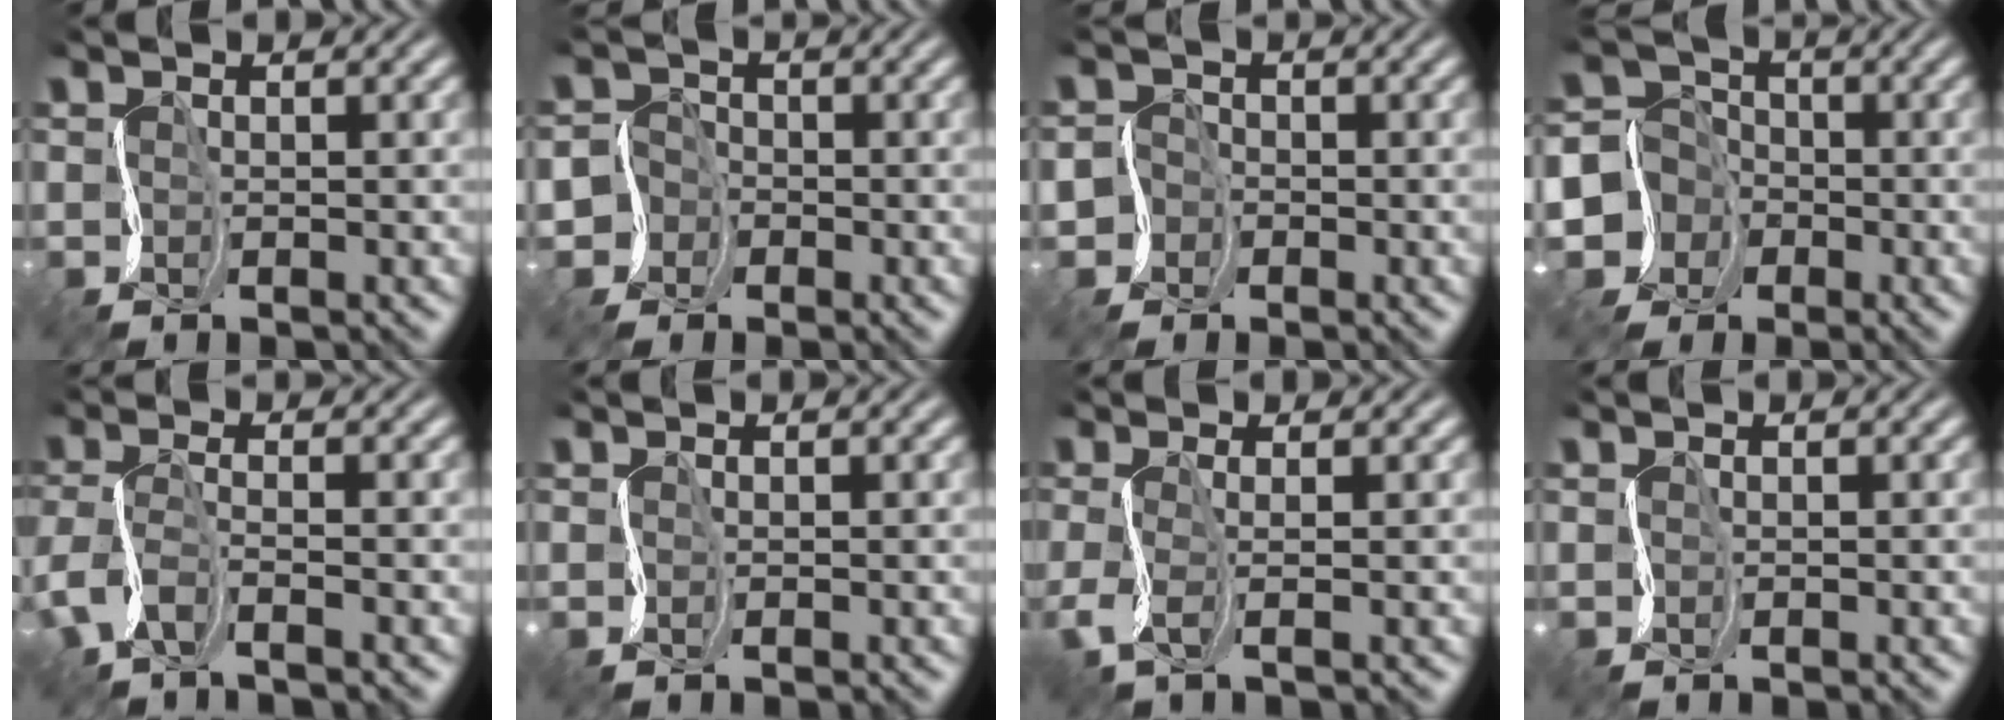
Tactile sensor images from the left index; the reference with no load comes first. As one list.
[{"total": 2.5, "force": [-1.0, 2.3, -0.3], "torque": [0.024, 0.008, -0.033]}, {"total": 1.6, "force": [-0.7, 1.4, -0.3], "torque": [0.014, 0.004, -0.021]}, {"total": 6.2, "force": [-1.8, 5.9, 0.7], "torque": [-0.010, 0.016, -0.061]}, {"total": 3.1, "force": [-1.4, 1.2, 2.5], "torque": [-0.066, -0.002, -0.038]}, {"total": 0.0}, {"total": 2.4, "force": [-0.1, 0.5, 2.3], "torque": [-0.058, -0.003, -0.007]}, {"total": 0.0}]